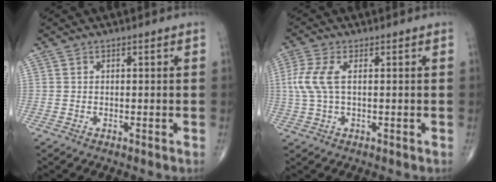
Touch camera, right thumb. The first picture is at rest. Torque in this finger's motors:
{"motor_torque": [-0.31, 0.42, 0.44, -0.07, 0.06]}